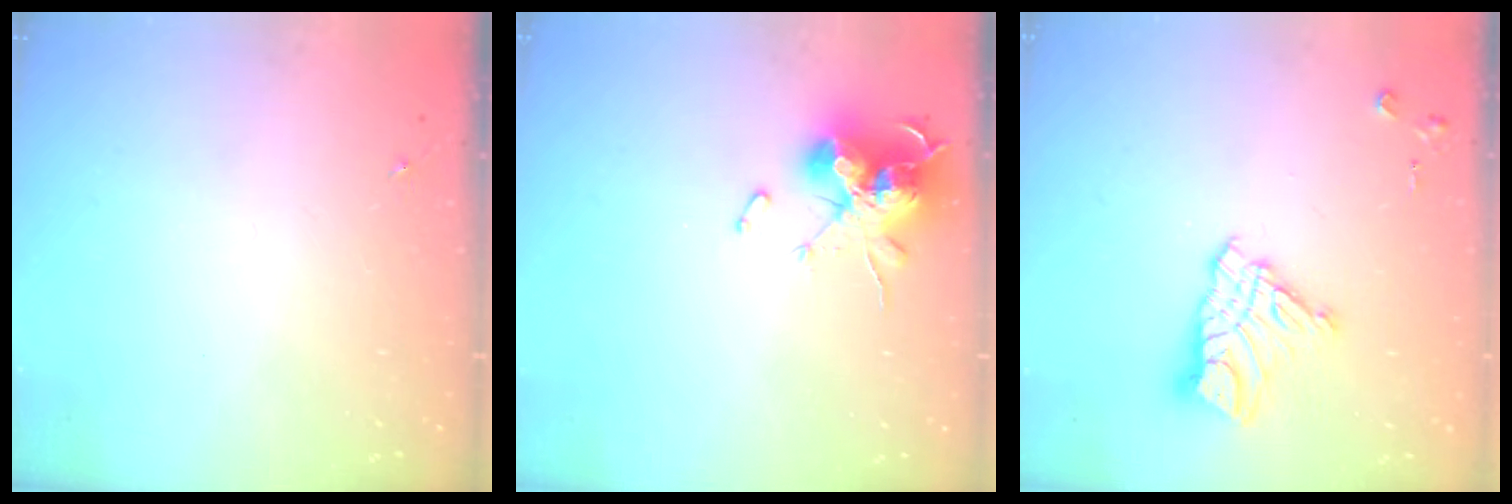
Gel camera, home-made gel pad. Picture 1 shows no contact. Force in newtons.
{"total": 15.7, "press": 15.7, "slide": 0.1}
{"total": 11.6, "press": 11.6, "slide": 1.0}